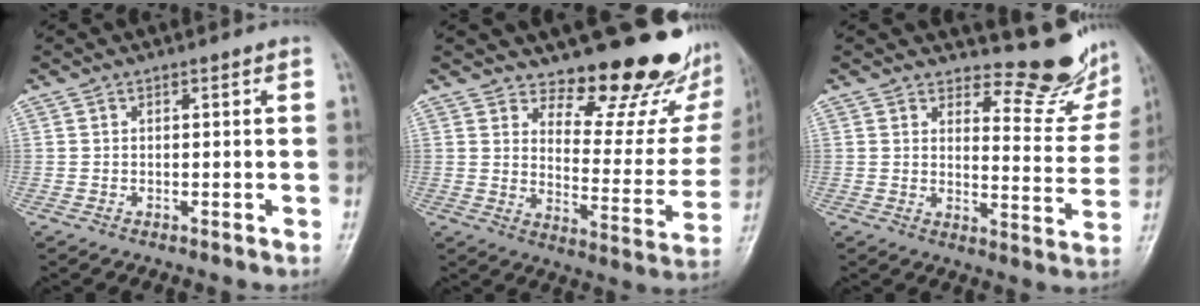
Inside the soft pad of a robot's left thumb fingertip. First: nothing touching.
{"total": 18.9, "force": [15.1, 7.2, 8.8], "torque": [-0.056, -0.133, 0.192]}
{"total": 11.6, "force": [10.7, 3.5, 2.9], "torque": [-0.005, -0.113, 0.124]}